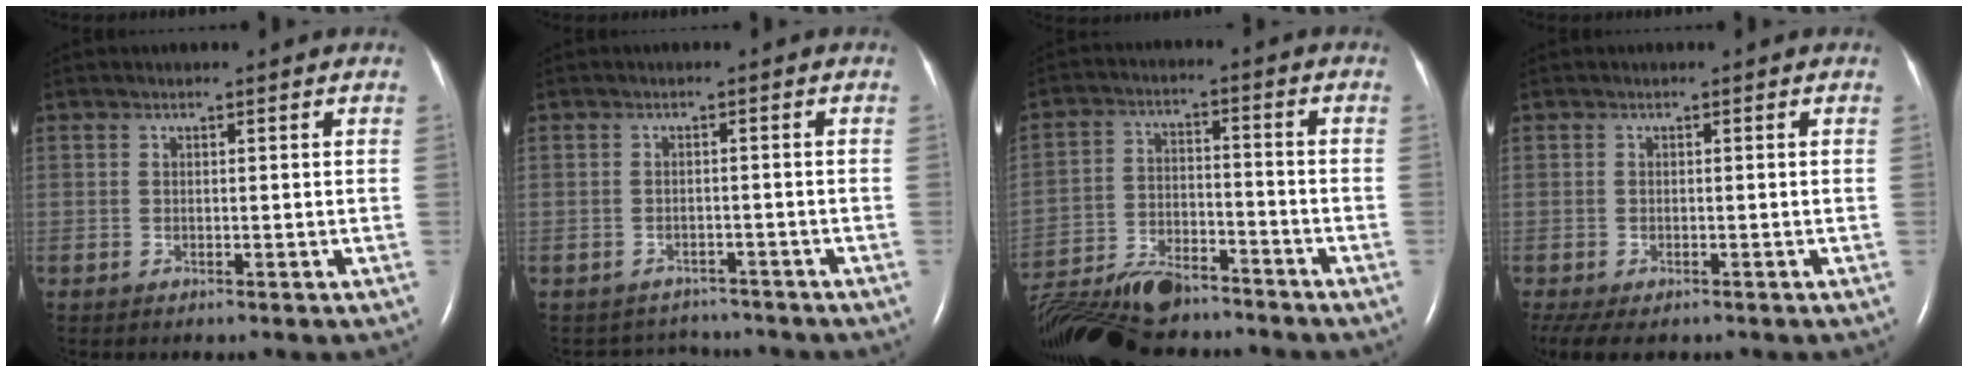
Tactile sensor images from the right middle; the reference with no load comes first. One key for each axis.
{"total": 4.6, "fx": -4.4, "fy": 1.2, "fz": -0.4, "tx": 0.003, "ty": 0.009, "tz": -0.059}
{"total": 19.7, "fx": -16.4, "fy": 5.9, "fz": 9.2, "tx": -0.238, "ty": -0.028, "tz": -0.275}
{"total": 7.2, "fx": -4.9, "fy": 3.0, "fz": 4.3, "tx": -0.087, "ty": -0.014, "tz": -0.077}